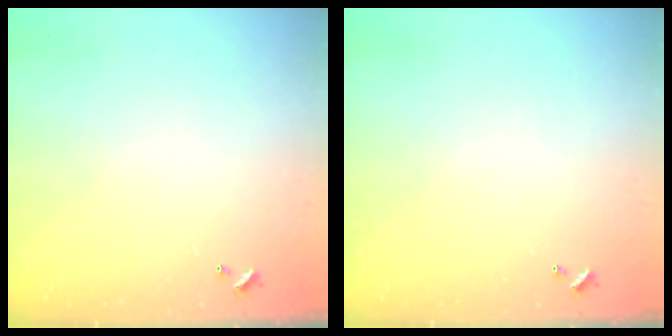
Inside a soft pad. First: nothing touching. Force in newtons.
{"total": 0.0}